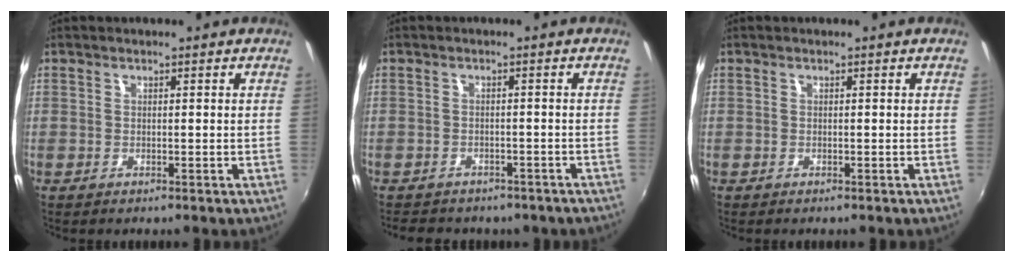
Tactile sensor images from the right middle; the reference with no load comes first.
{"total": 8.2, "force": [-6.7, 3.8, 2.9], "torque": [-0.067, -0.007, -0.076]}
{"total": 0.0}